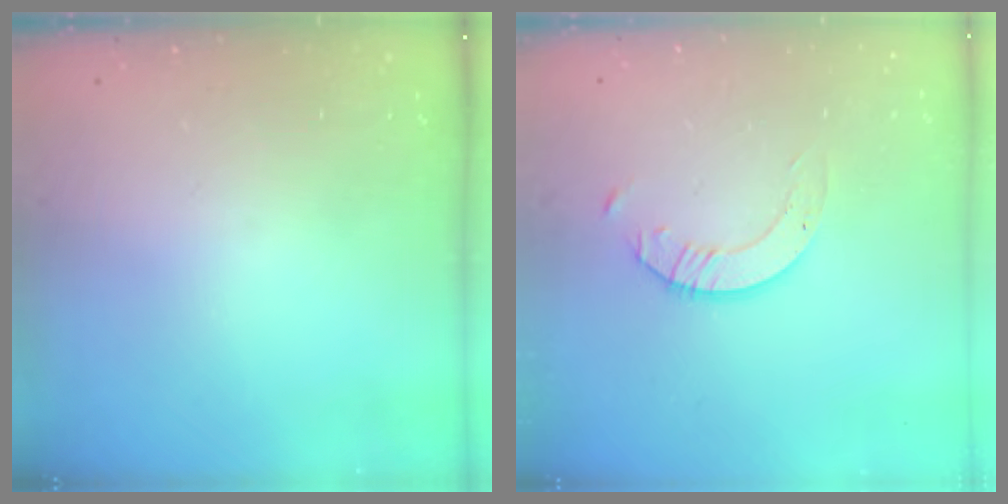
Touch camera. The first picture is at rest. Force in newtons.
{"total": 2.3, "press": 2.3, "slide": 0.2}